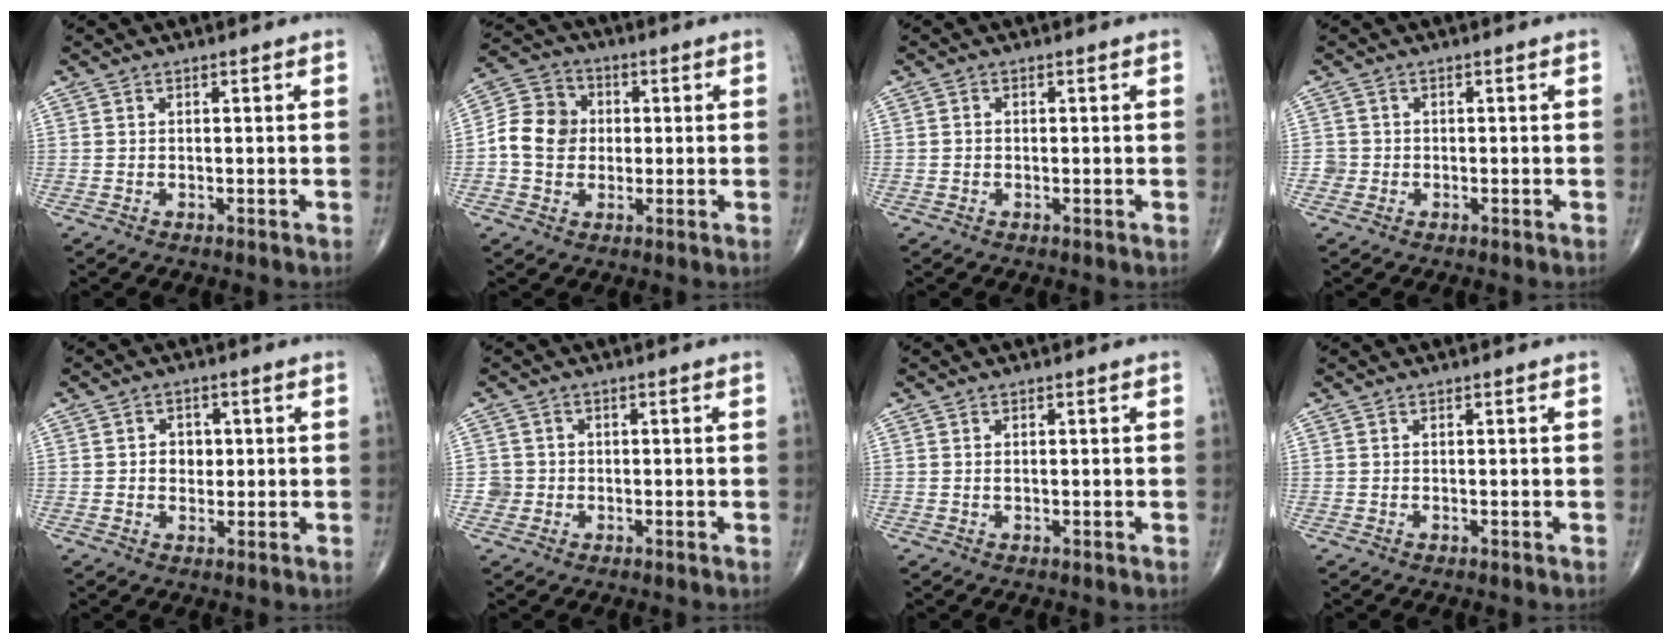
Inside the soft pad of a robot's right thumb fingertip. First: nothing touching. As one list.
[{"total": 9.7, "force": [-0.1, 8.4, 4.9], "torque": [-0.071, 0.023, -0.014]}, {"total": 0.8, "force": [-0.1, 0.7, 0.3], "torque": [-0.004, 0.002, -0.002]}, {"total": 1.6, "force": [-0.4, 1.5, -0.1], "torque": [0.014, 0.008, -0.013]}, {"total": 3.9, "force": [0.4, 3.2, 2.3], "torque": [-0.007, 0.003, 0.004]}, {"total": 2.6, "force": [-0.4, 2.6, 0.0], "torque": [0.021, 0.009, -0.010]}, {"total": 0.6, "force": [0.1, 0.4, 0.5], "torque": [-0.010, 0.003, 0.003]}, {"total": 0.0}]